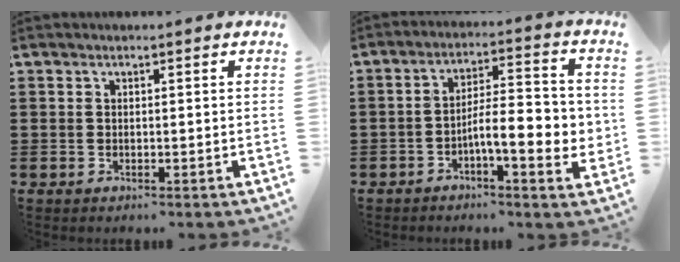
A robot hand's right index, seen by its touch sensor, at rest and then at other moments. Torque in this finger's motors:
{"motor_torque": [1.50, -0.64, 0.39, 0.11]}